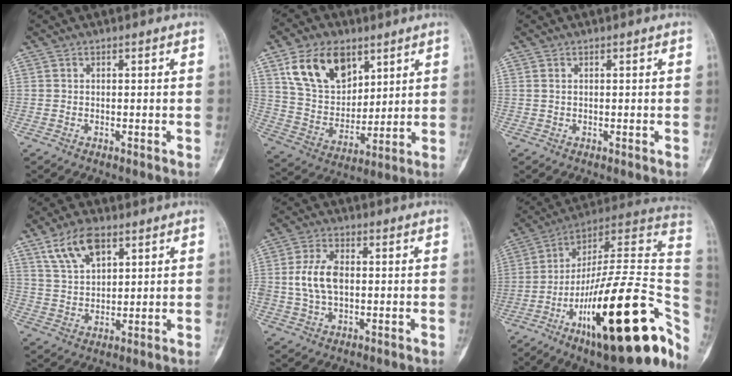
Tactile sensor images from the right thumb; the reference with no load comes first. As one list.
[{"total": 15.6, "force": [8.1, 10.0, 8.8], "torque": [-0.128, -0.032, 0.163]}, {"total": 0.0}, {"total": 9.0, "force": [5.1, 4.6, 5.8], "torque": [-0.097, -0.015, 0.103]}, {"total": 7.7, "force": [0.2, 4.6, 6.2], "torque": [-0.122, 0.011, 0.002]}, {"total": 33.9, "force": [-12.4, 10.2, 29.9], "torque": [-0.378, 0.064, -0.191]}]